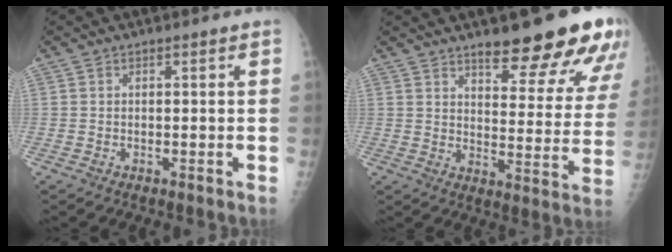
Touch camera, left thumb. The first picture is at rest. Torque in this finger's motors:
{"motor_torque": [0.81, 0.23, 1.57, -0.98, 0.12]}